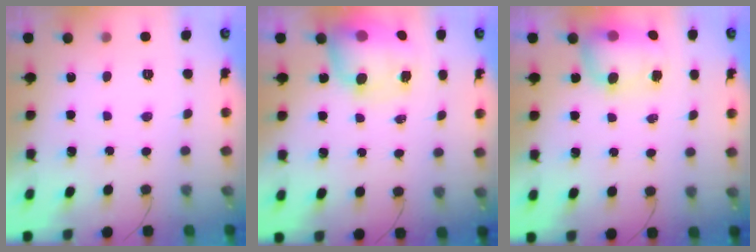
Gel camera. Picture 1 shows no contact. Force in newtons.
{"total": 10.6, "press": 10.3, "slide": 2.7}
{"total": 10.5, "press": 8.7, "slide": 6.0}